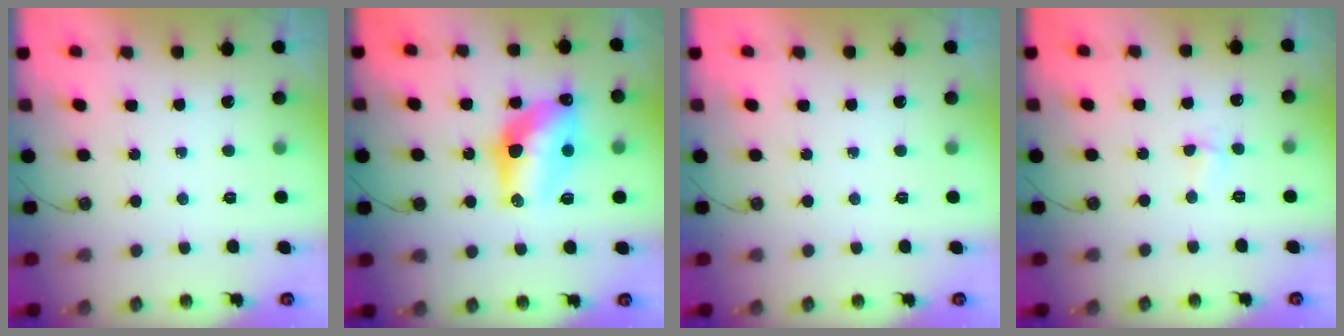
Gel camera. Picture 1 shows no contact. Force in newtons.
{"total": 13.8, "press": 13.8, "slide": 0.8}
{"total": 0.0}
{"total": 2.0, "press": 1.9, "slide": 0.5}